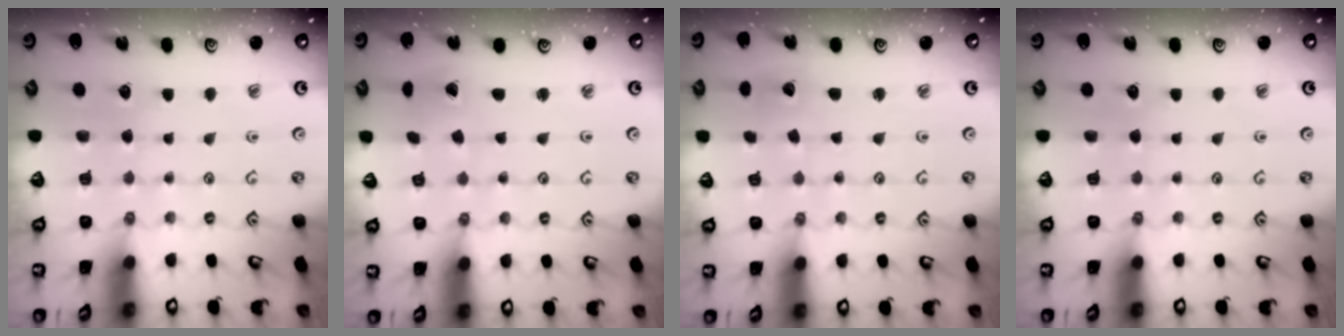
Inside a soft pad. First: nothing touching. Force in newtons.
{"total": 1.4, "press": 1.4, "slide": 0.1}
{"total": 1.6, "press": 1.6, "slide": 0.1}
{"total": 0.0}